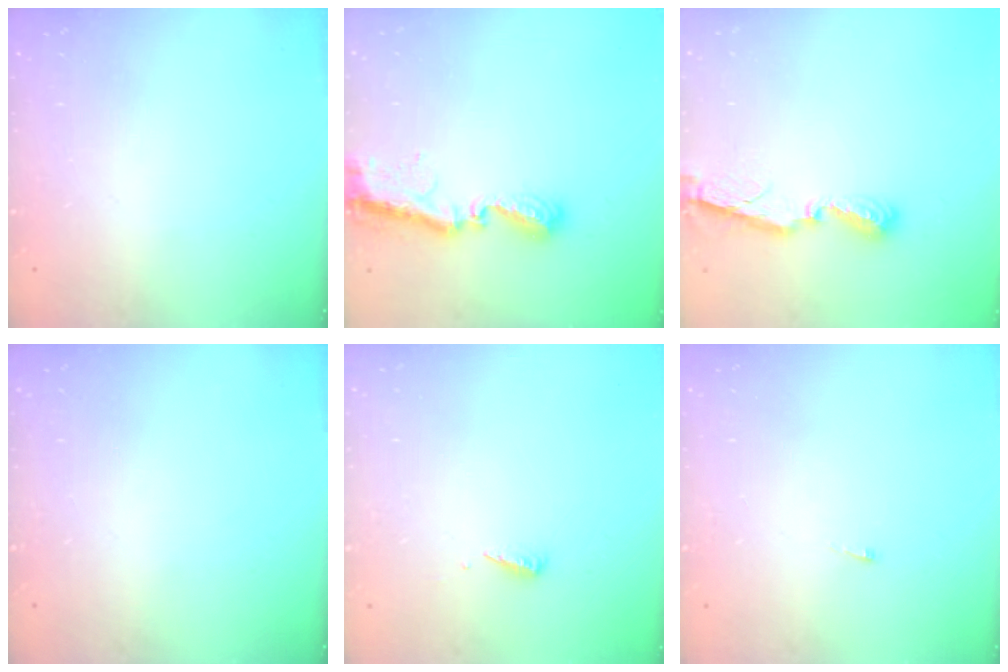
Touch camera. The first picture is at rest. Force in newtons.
{"total": 9.9, "press": 9.9, "slide": 0.7}
{"total": 7.8, "press": 7.8, "slide": 0.5}
{"total": 0.0}
{"total": 2.5, "press": 2.5, "slide": 0.1}
{"total": 2.7, "press": 2.7, "slide": 0.4}